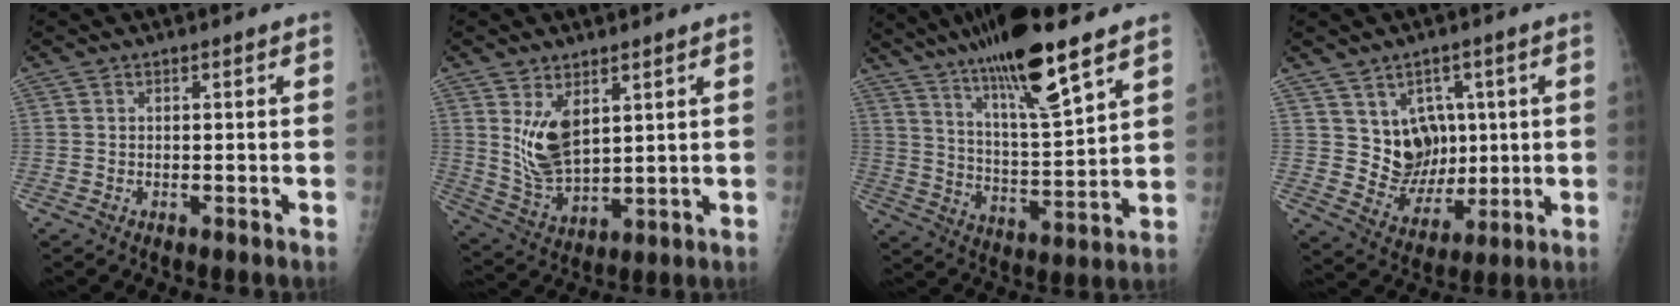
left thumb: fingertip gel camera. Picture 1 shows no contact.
{"total": 9.4, "force": [3.6, 4.8, 7.2], "torque": [-0.121, -0.029, 0.085]}
{"total": 20.0, "force": [13.9, 2.8, 14.1], "torque": [-0.237, -0.062, 0.248]}
{"total": 13.5, "force": [2.8, 11.1, 7.2], "torque": [-0.061, -0.020, 0.078]}